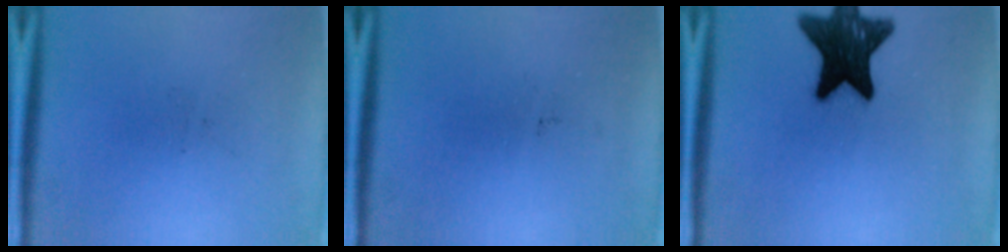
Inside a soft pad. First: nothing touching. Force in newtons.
{"total": 0.0}
{"total": 14.5}